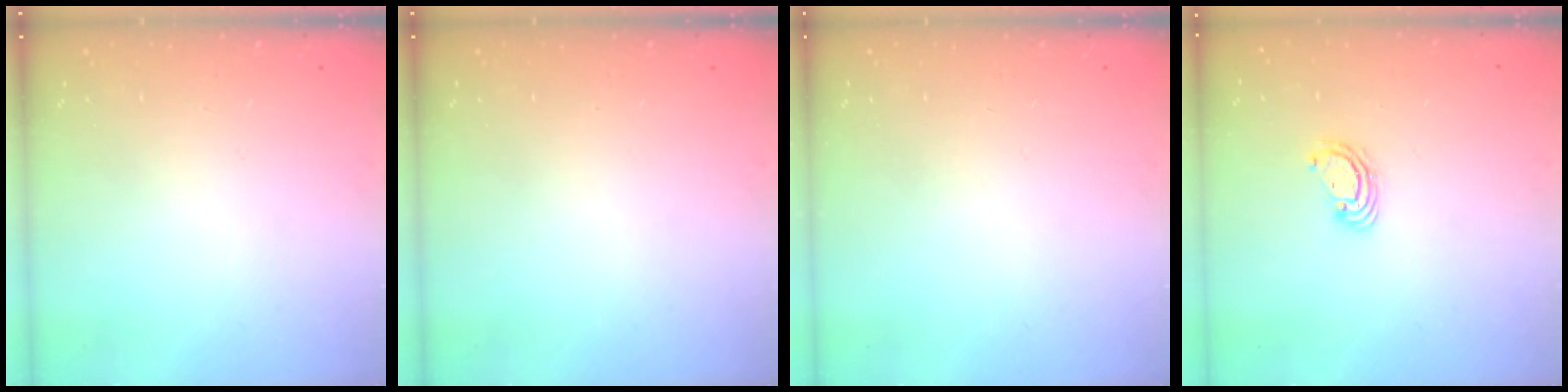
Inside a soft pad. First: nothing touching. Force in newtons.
{"total": 0.0}
{"total": 0.0}
{"total": 3.8, "press": 3.8, "slide": 0.1}